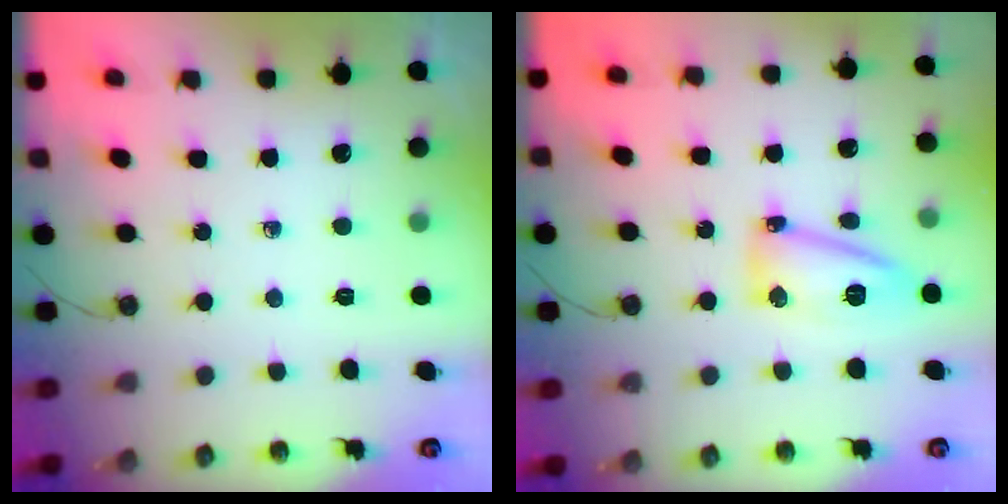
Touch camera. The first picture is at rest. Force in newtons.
{"total": 10.7, "press": 10.6, "slide": 0.8}